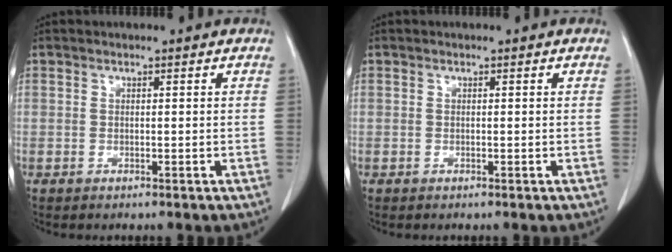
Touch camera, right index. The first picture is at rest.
{"total": 0.0}